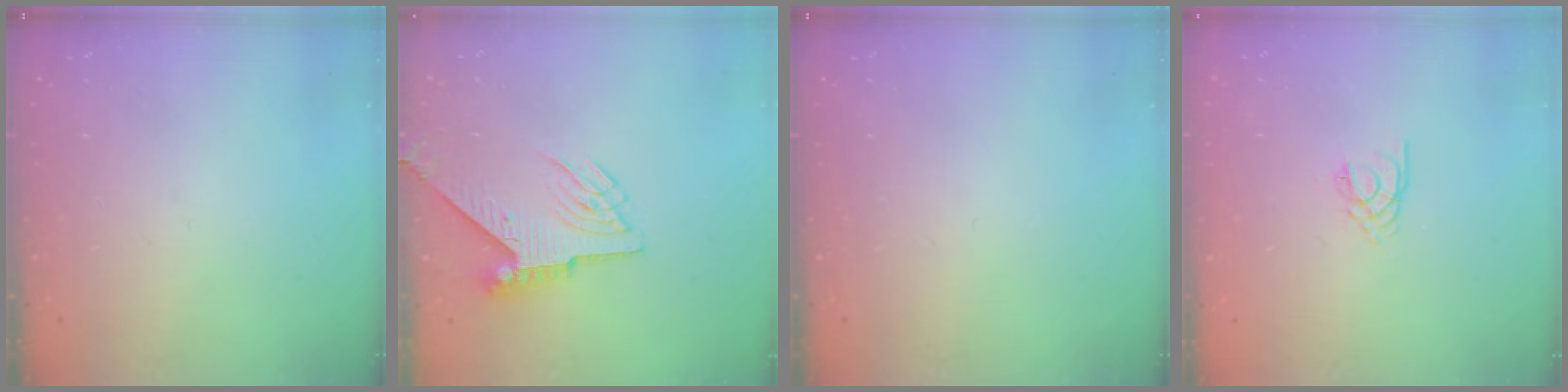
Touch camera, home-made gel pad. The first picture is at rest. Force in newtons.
{"total": 5.9, "press": 5.8, "slide": 0.7}
{"total": 0.0}
{"total": 2.2, "press": 2.1, "slide": 0.4}